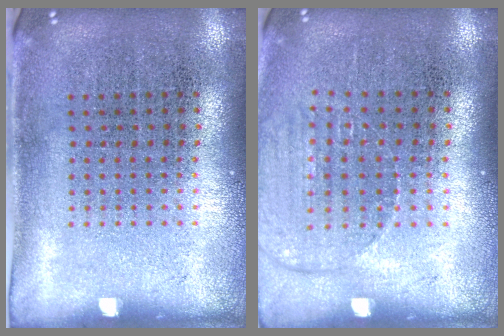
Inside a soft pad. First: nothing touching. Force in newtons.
{"total": 1.2, "press": 1.2, "slide": 0.2}